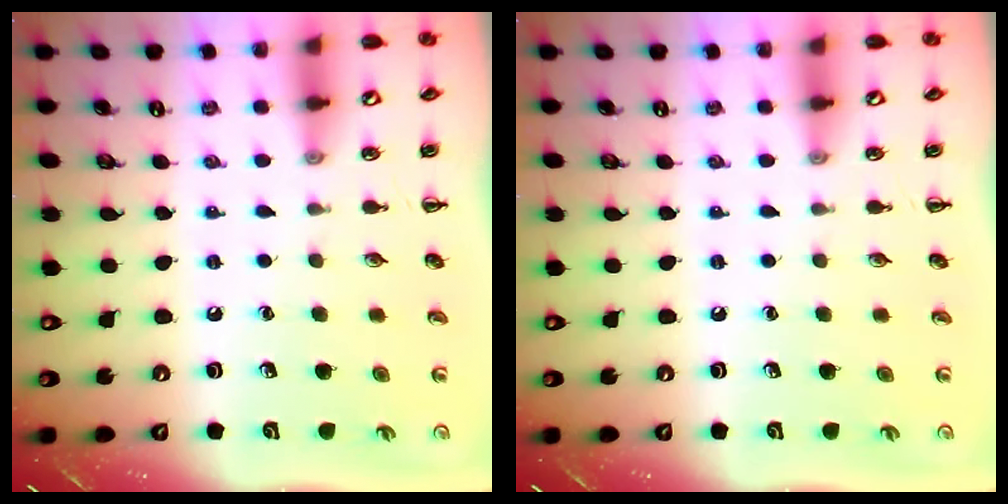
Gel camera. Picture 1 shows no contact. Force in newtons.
{"total": 0.0}